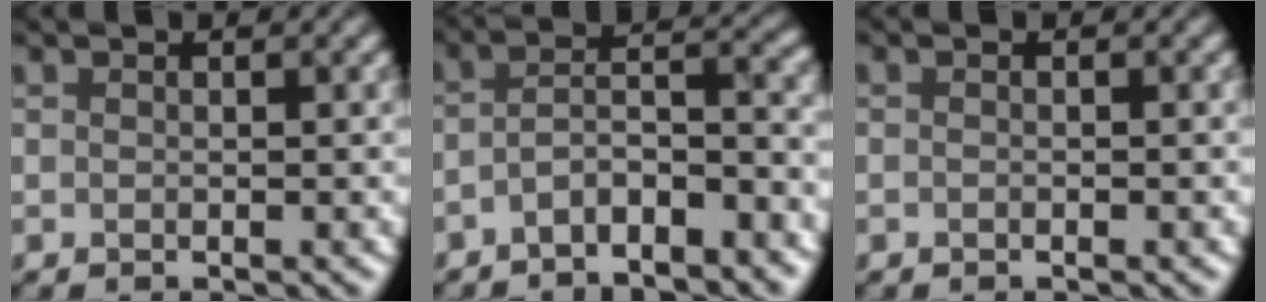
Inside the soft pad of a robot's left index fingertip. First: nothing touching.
{"total": 5.2, "force": [-3.0, 1.7, 3.9], "torque": [-0.066, 0.009, -0.057]}
{"total": 0.0}